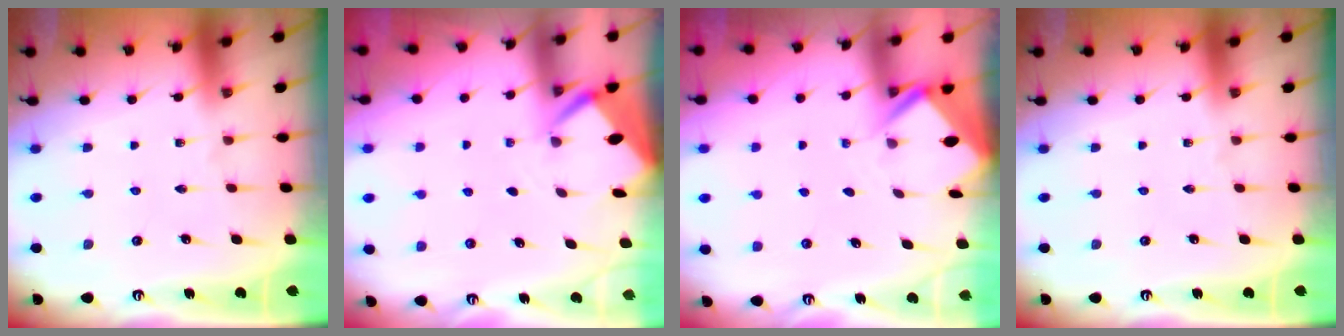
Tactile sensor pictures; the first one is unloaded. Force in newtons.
{"total": 2.5, "press": 2.5, "slide": 0.3}
{"total": 2.6, "press": 2.6, "slide": 0.1}
{"total": 0.0}